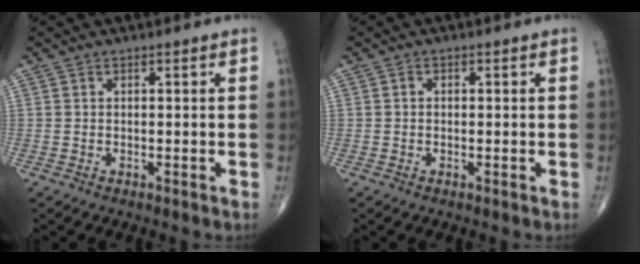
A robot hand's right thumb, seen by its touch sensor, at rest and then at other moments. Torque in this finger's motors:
{"motor_torque": [0.00, -0.22, 0.03, -0.04, 0.04]}